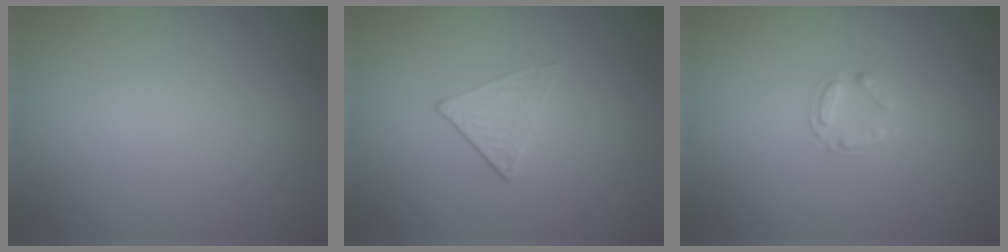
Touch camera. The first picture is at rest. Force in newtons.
{"total": 1.4, "press": 1.1, "slide": 0.9}
{"total": 1.7, "press": 1.7, "slide": 0.2}